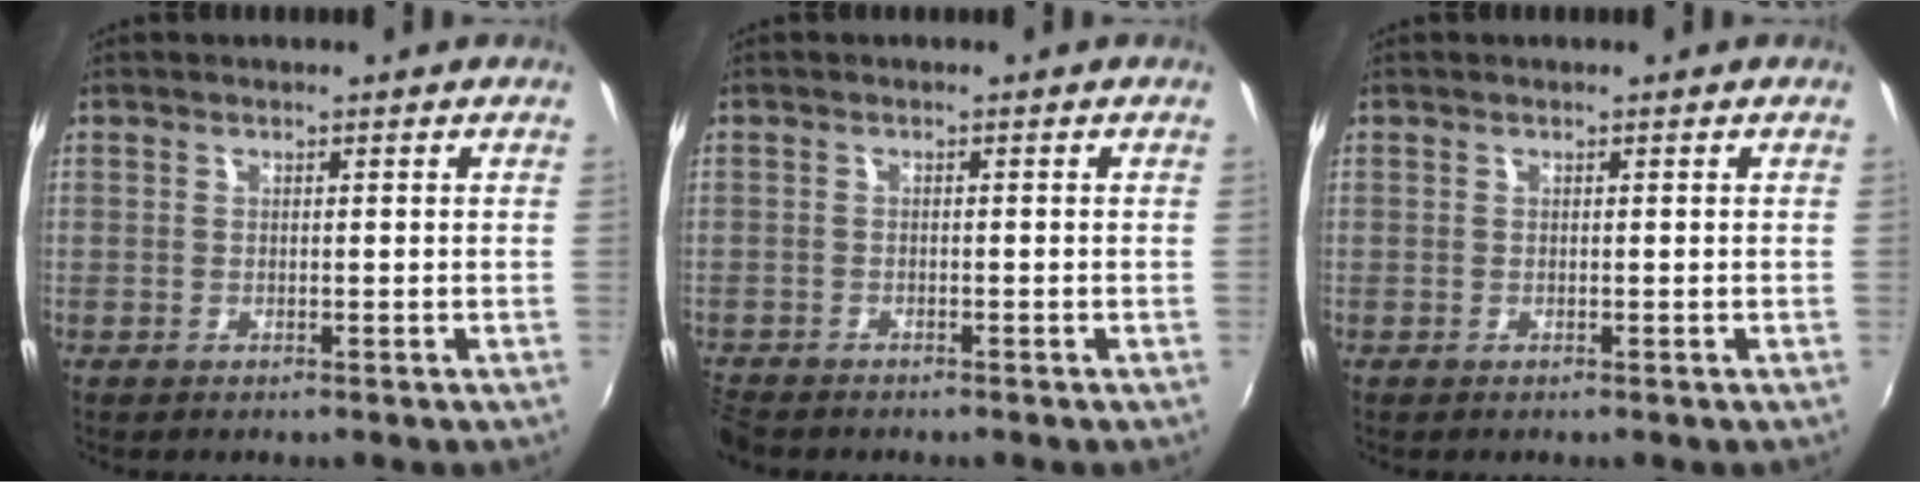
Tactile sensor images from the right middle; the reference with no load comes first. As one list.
[{"total": 3.7, "force": [-3.5, 0.9, 1.0], "torque": [-0.034, -0.019, -0.068]}, {"total": 0.0}]